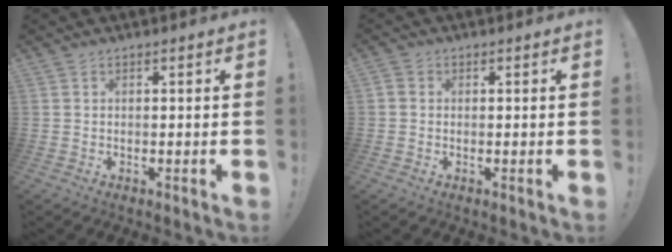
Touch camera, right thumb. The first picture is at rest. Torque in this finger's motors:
{"motor_torque": [0.07, -0.38, -0.16, 0.07, -0.13]}